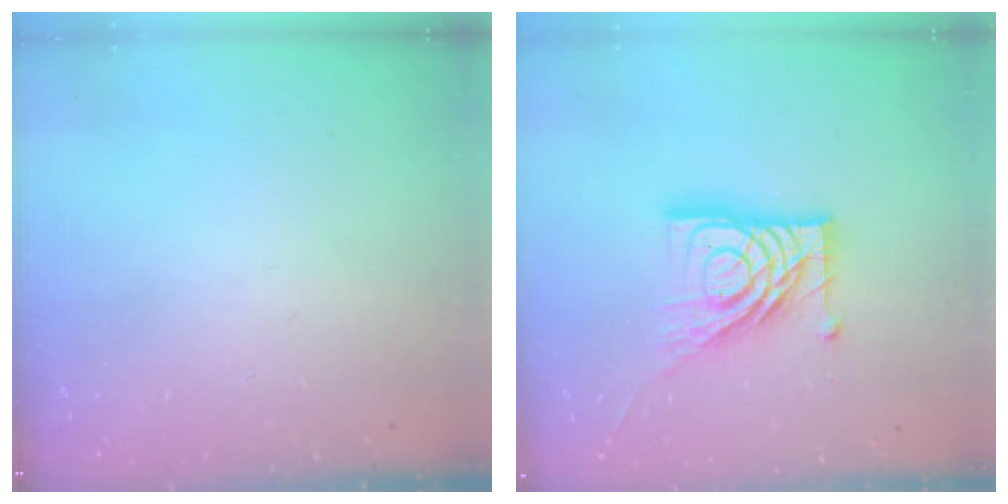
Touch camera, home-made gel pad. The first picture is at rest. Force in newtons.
{"total": 17.8, "press": 17.7, "slide": 2.0}